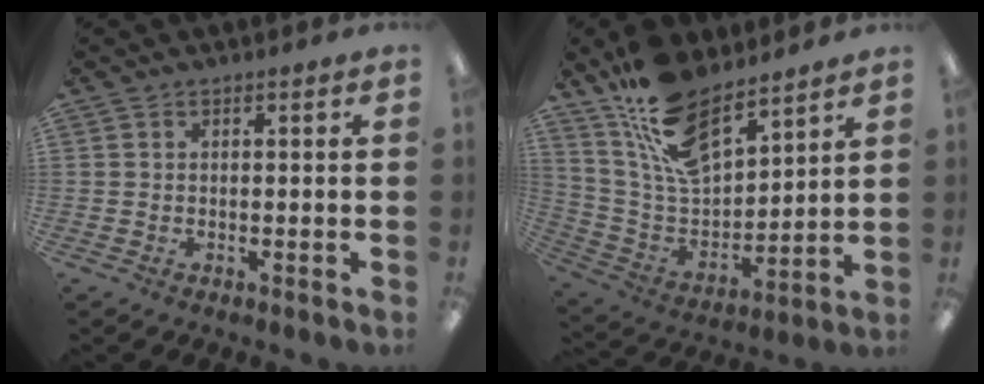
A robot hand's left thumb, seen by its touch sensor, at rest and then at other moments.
{"total": 16.8, "force": [12.4, 7.3, 8.7], "torque": [-0.190, -0.067, 0.227]}